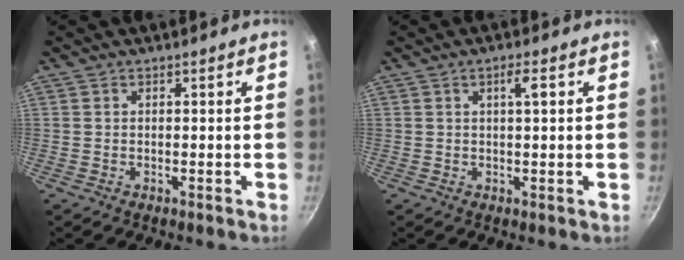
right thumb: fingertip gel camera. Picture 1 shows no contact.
{"total": 3.0, "force": [0.8, 0.5, 2.8], "torque": [-0.045, 0.001, 0.012]}